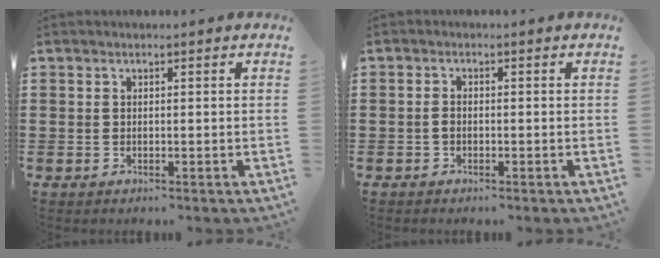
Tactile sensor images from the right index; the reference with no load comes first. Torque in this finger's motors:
{"motor_torque": [0.52, 0.91, 0.10, 0.00]}